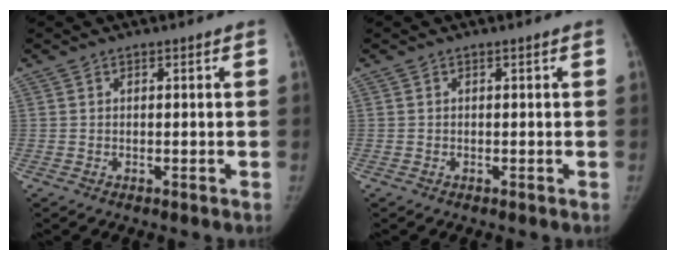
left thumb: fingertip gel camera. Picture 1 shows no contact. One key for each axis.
{"total": 0.0}